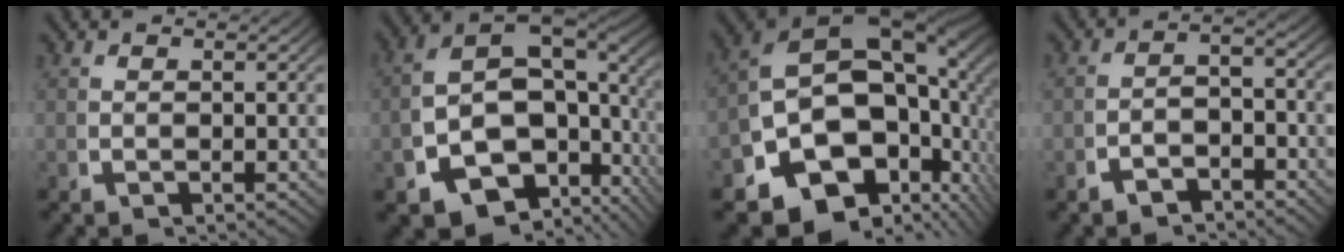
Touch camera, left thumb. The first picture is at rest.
{"total": 16.7, "force": [-1.5, 11.8, 11.7], "torque": [-0.204, -0.030, -0.027]}
{"total": 21.5, "force": [-0.5, 15.0, 15.3], "torque": [-0.234, -0.018, -0.024]}
{"total": 2.8, "force": [-2.3, 1.0, 1.3], "torque": [-0.012, -0.002, -0.038]}